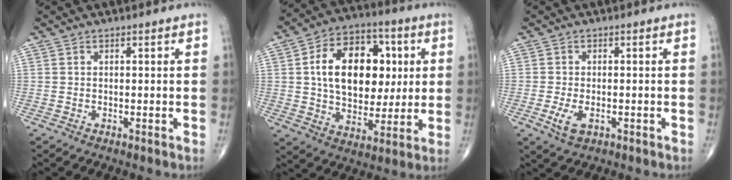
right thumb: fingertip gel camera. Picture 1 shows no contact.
{"total": 19.9, "force": [3.3, 13.2, 14.5], "torque": [-0.195, 0.009, 0.055]}
{"total": 4.0, "force": [-1.4, 2.1, 3.1], "torque": [-0.064, -0.004, -0.020]}